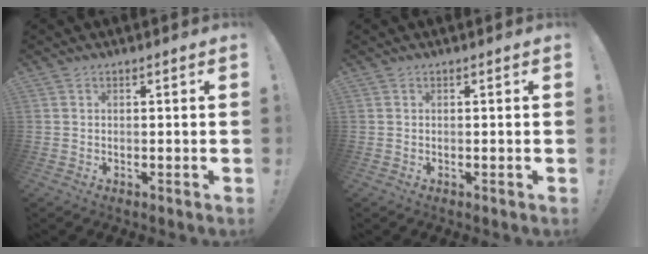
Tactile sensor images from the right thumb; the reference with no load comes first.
{"total": 0.0}